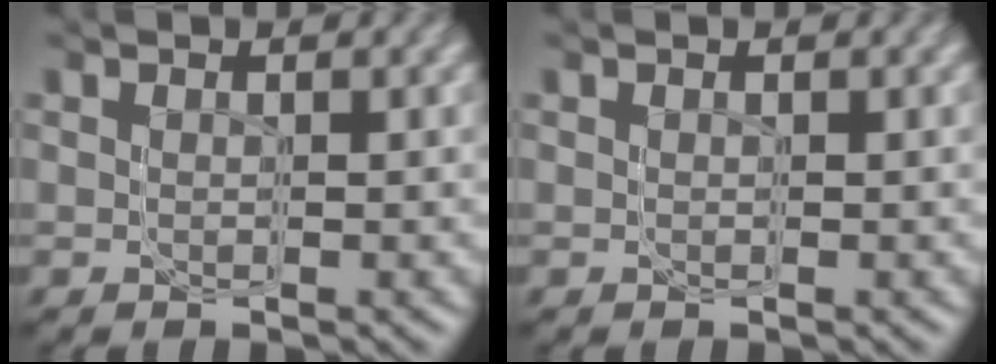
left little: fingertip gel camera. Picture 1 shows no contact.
{"total": 0.0}